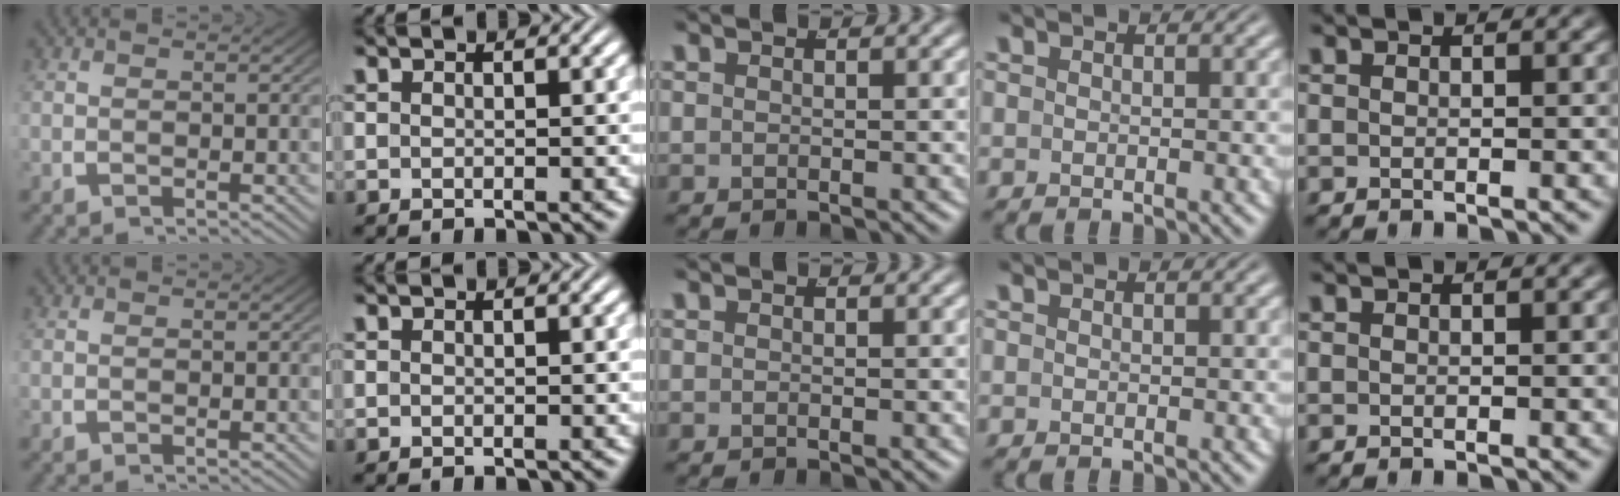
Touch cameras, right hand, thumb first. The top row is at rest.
{}